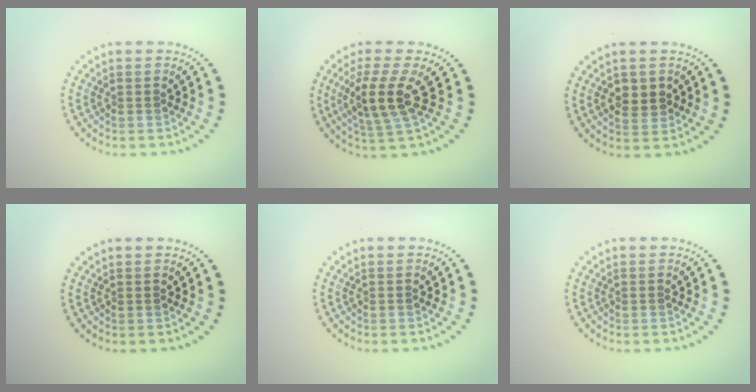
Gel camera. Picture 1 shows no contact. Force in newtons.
{"total": 4.2, "press": 3.7, "slide": 2.0}
{"total": 2.5, "press": 2.5, "slide": 0.2}
{"total": 0.0}
{"total": 0.0}
{"total": 0.0}